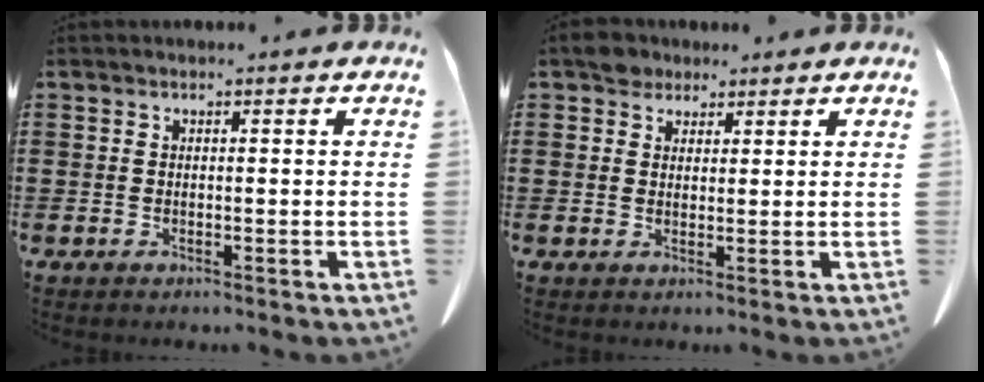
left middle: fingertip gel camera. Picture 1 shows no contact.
{"total": 3.3, "force": [2.7, 1.8, 0.8], "torque": [-0.017, 0.005, 0.052]}